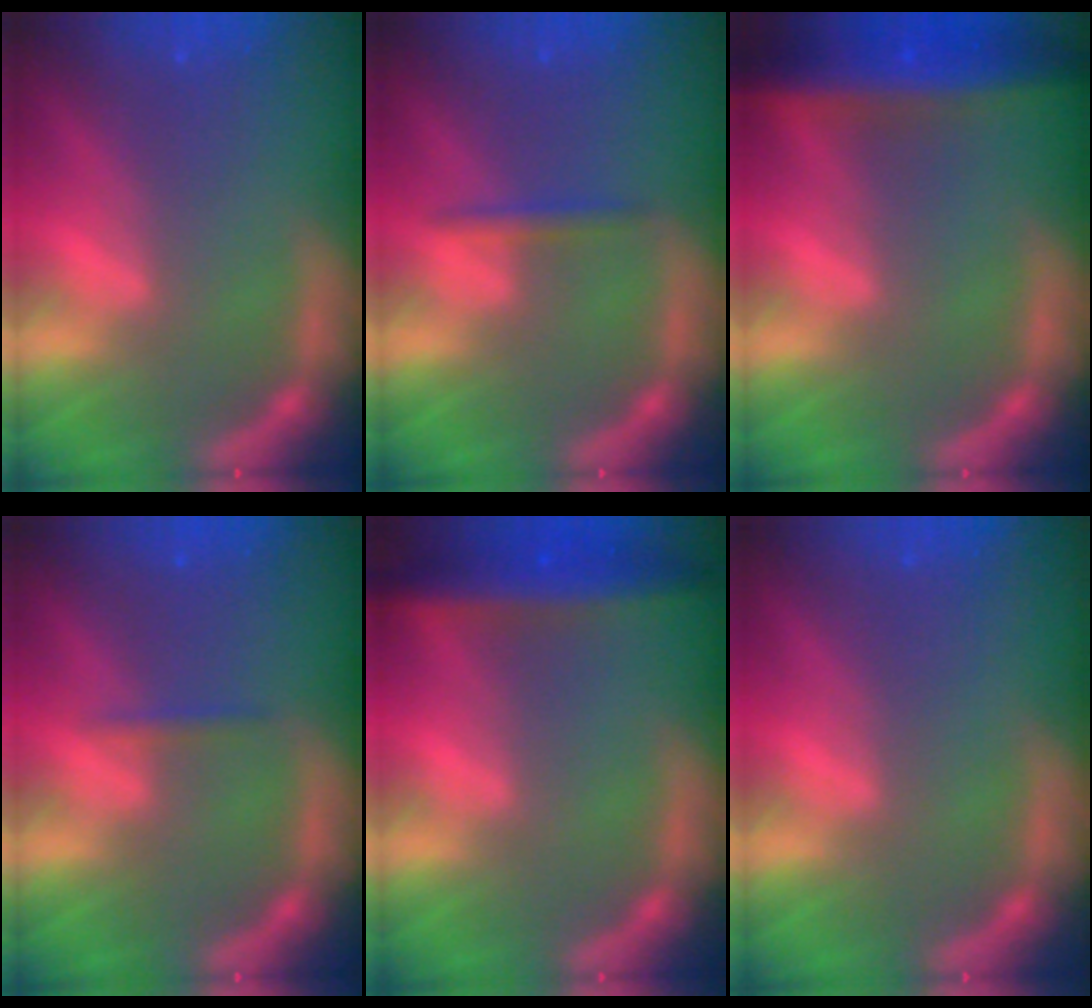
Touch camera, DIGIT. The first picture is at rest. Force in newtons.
{"total": 1.4}
{"total": 7.5}
{"total": 0.9}
{"total": 5.5}
{"total": 0.0}